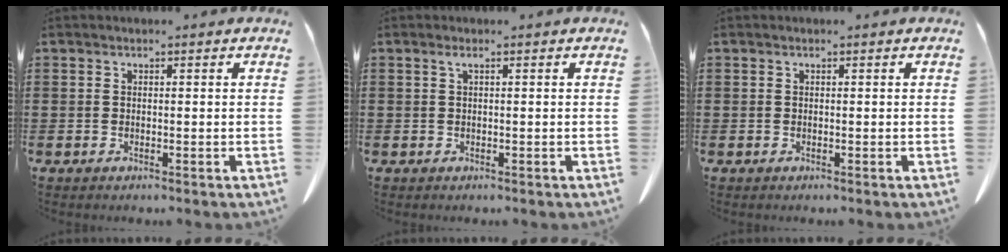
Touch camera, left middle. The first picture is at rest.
{"total": 0.7, "force": [0.1, 0.1, 0.7], "torque": [-0.014, -0.001, 0.002]}
{"total": 0.0}